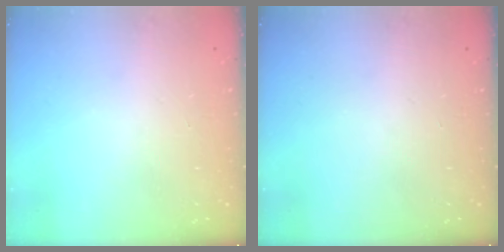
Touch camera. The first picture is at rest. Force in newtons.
{"total": 0.6, "press": 0.0, "slide": 0.6}